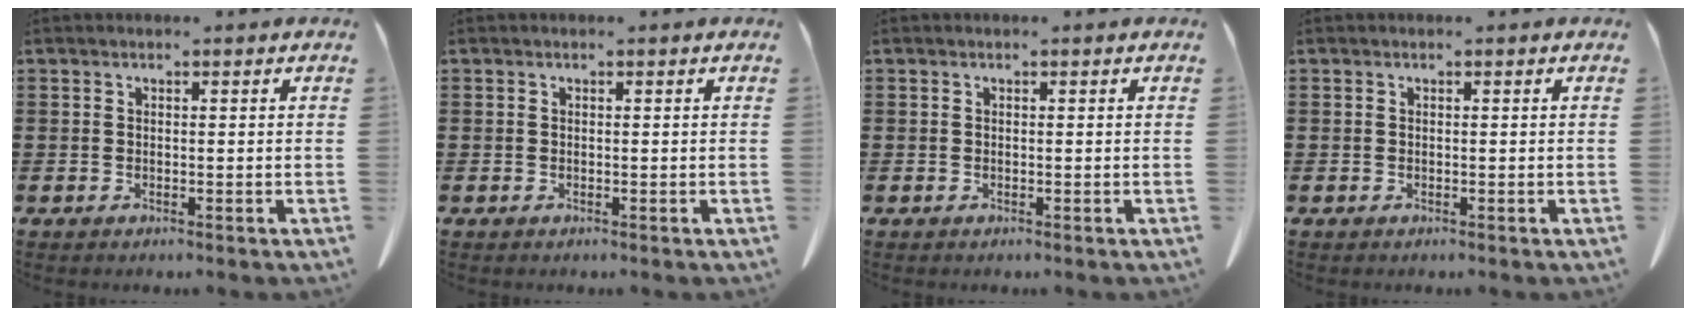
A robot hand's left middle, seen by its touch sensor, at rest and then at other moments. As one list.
[{"total": 0.0}, {"total": 0.0}, {"total": 0.0}]